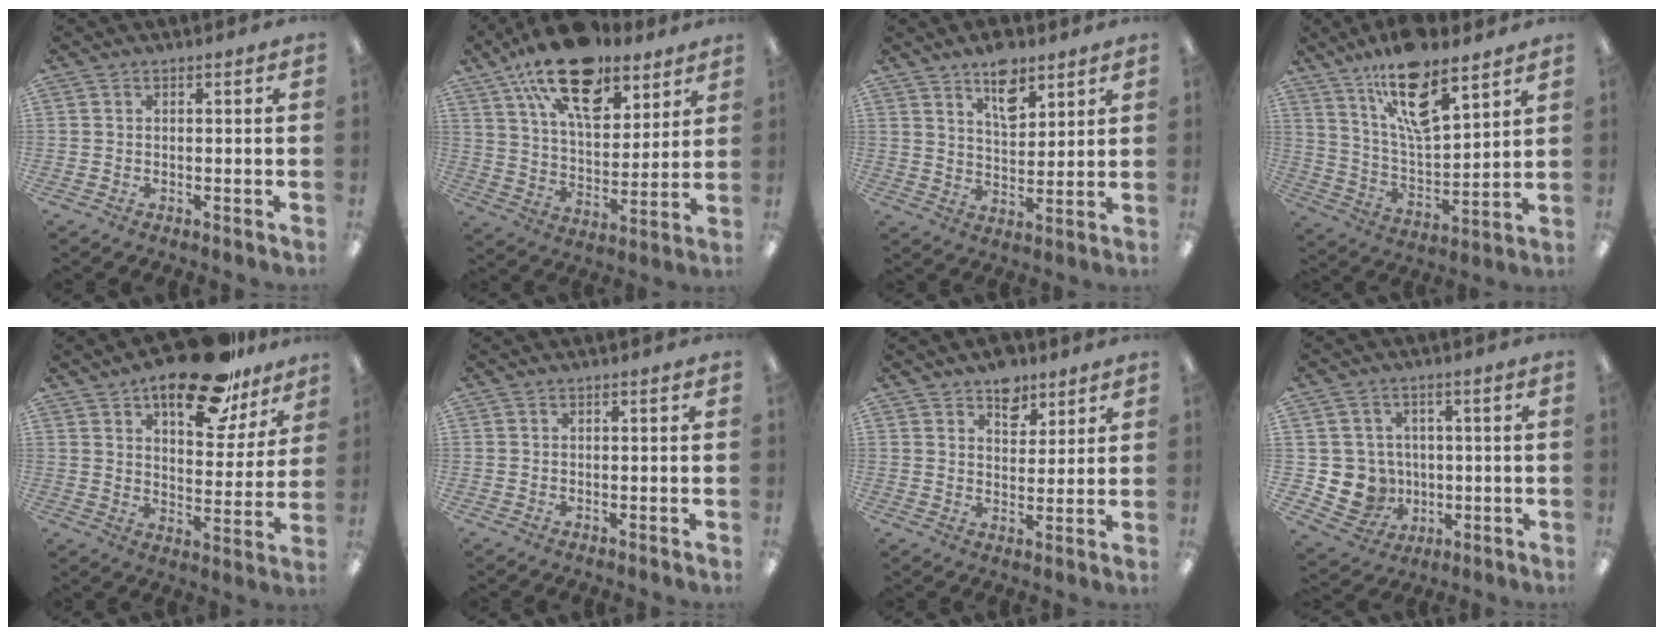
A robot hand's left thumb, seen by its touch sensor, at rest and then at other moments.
{"total": 20.2, "force": [13.3, 9.9, 11.5], "torque": [-0.193, -0.064, 0.232]}
{"total": 9.3, "force": [6.4, 4.5, 5.0], "torque": [-0.067, -0.032, 0.109]}
{"total": 16.9, "force": [11.5, 5.9, 10.8], "torque": [-0.186, -0.054, 0.196]}
{"total": 19.2, "force": [13.5, 8.0, 11.0], "torque": [-0.147, -0.077, 0.222]}
{"total": 0.0}
{"total": 7.3, "force": [5.4, 4.4, 2.2], "torque": [-0.015, -0.027, 0.093]}
{"total": 8.0, "force": [-0.4, 7.9, 1.2], "torque": [-0.058, 0.004, 0.006]}